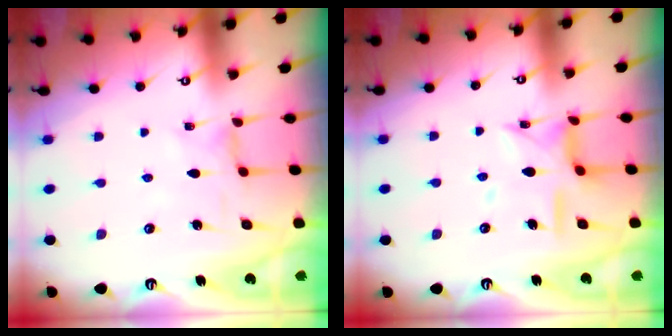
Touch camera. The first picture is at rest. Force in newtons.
{"total": 10.7, "press": 10.7, "slide": 0.7}